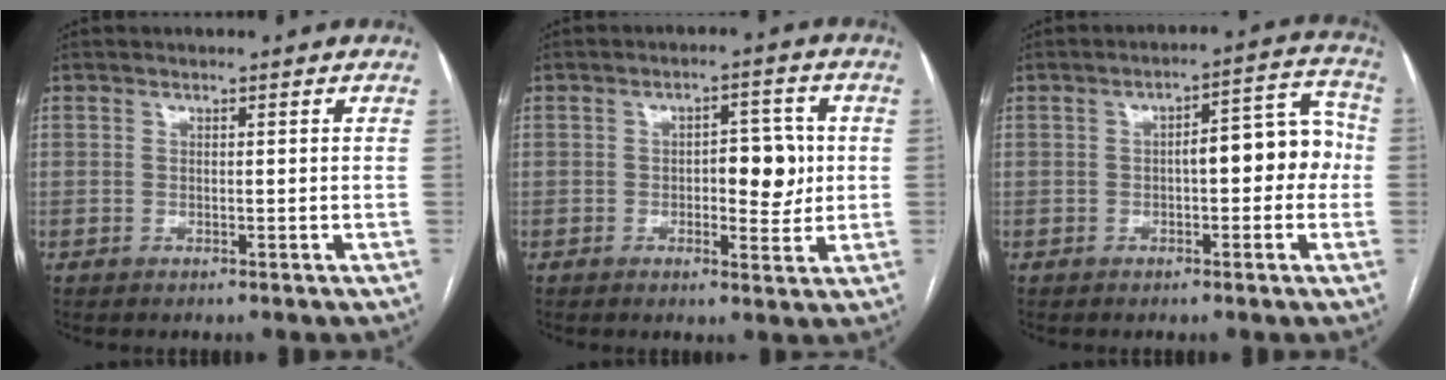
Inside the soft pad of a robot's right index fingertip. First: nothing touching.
{"total": 6.3, "force": [0.1, 2.9, 5.7], "torque": [-0.068, 0.010, 0.003]}
{"total": 8.8, "force": [-0.5, 3.1, 8.2], "torque": [-0.100, 0.046, -0.005]}